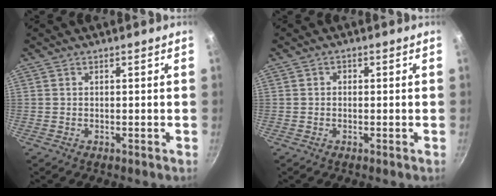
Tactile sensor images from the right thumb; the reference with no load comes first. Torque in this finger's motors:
{"motor_torque": [-0.15, -0.13, -0.27, 0.07, 0.03]}